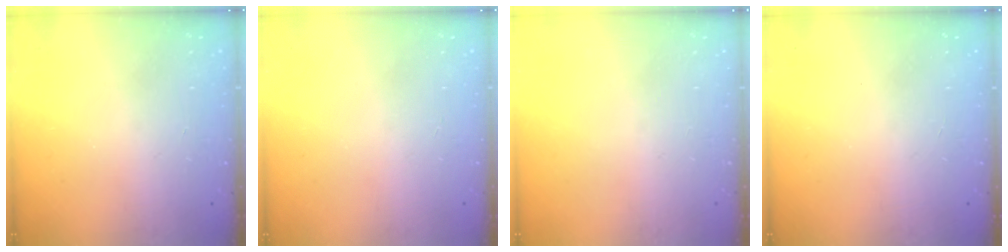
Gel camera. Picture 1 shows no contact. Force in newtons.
{"total": 0.0}
{"total": 0.0}
{"total": 0.0}